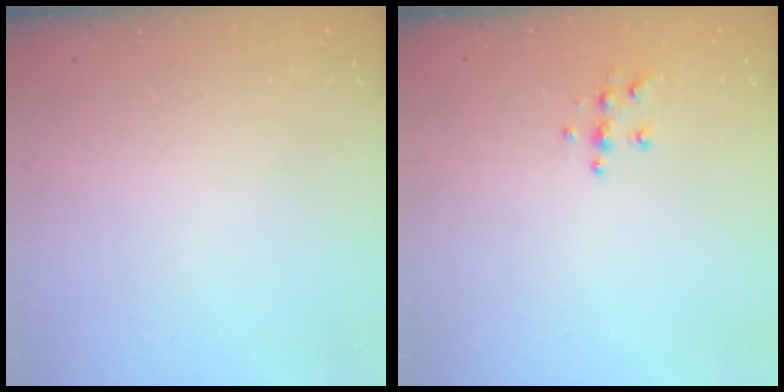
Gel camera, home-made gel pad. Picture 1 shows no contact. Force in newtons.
{"total": 5.9, "press": 5.9, "slide": 0.2}